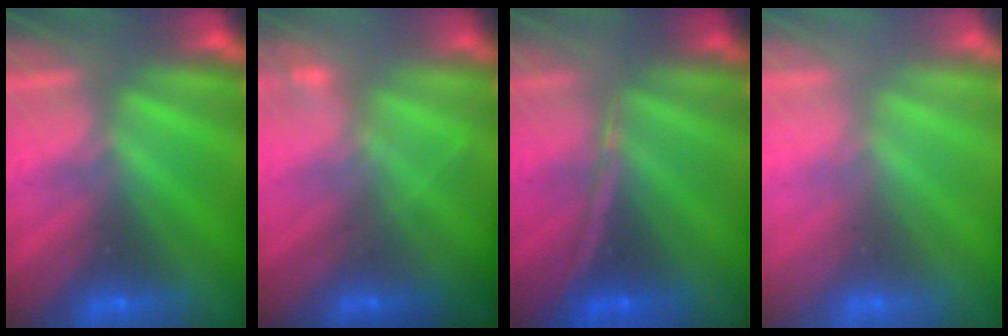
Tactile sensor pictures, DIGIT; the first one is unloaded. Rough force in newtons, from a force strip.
{"total": 2.1}
{"total": 1.3}
{"total": 2.4}